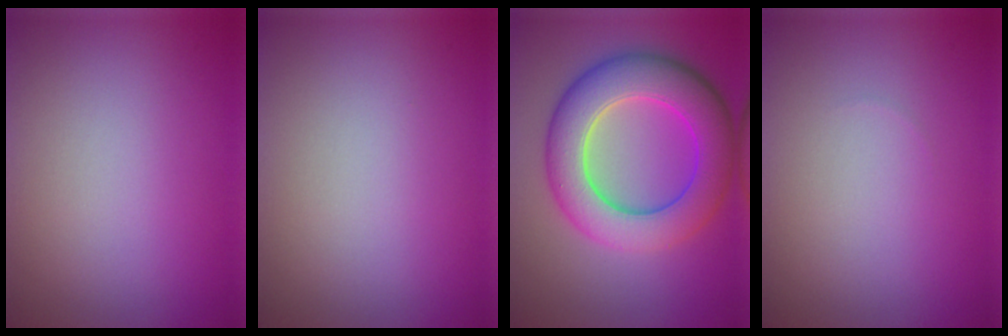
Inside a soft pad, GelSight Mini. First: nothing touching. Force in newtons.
{"total": 0.0}
{"total": 8.9, "press": 8.9, "slide": 0.4}
{"total": 0.0}